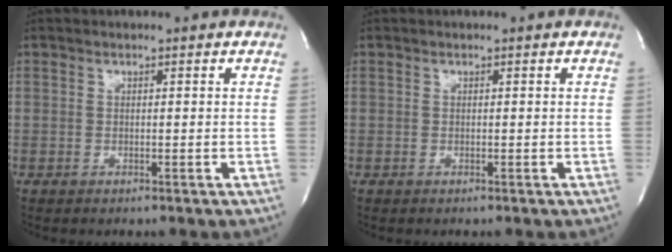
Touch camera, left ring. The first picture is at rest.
{"total": 0.0}